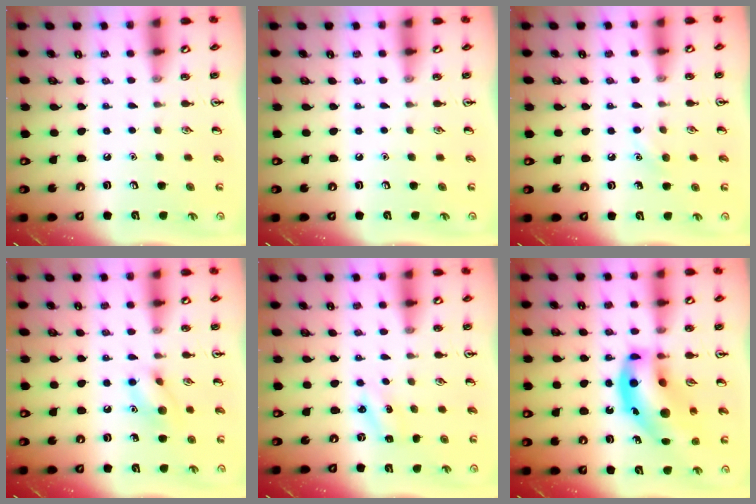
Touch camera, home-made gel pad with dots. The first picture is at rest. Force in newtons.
{"total": 0.0}
{"total": 6.5, "press": 6.2, "slide": 1.9}
{"total": 8.9, "press": 8.9, "slide": 1.1}
{"total": 2.5, "press": 2.3, "slide": 0.9}
{"total": 18.2, "press": 17.8, "slide": 3.7}